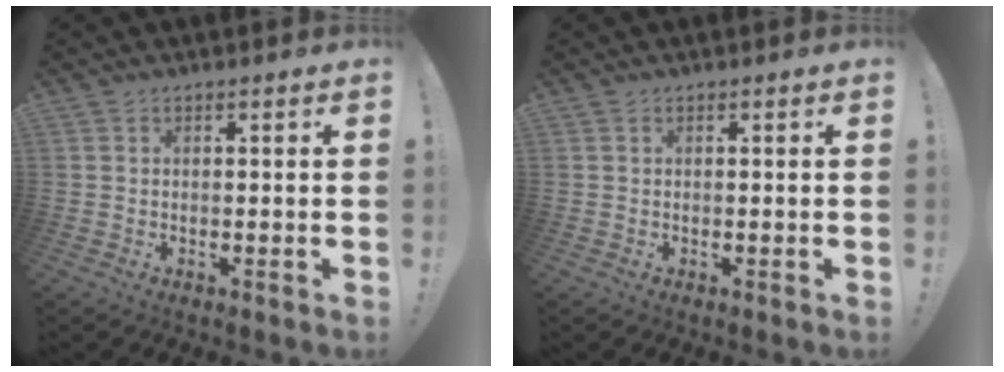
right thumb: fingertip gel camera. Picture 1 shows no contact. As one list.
[{"total": 0.0}]